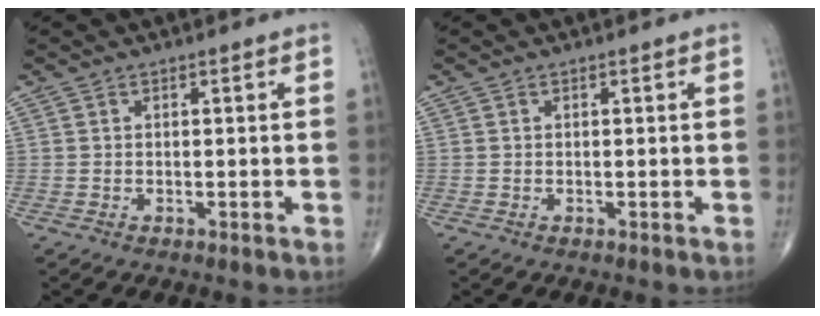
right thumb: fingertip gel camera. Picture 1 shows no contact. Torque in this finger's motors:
{"motor_torque": [-0.35, 0.35, -0.14, -0.13, 0.00]}